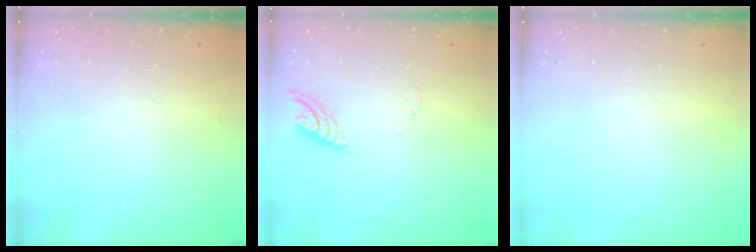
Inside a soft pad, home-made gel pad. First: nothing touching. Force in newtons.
{"total": 7.7, "press": 7.7, "slide": 0.7}
{"total": 0.0}